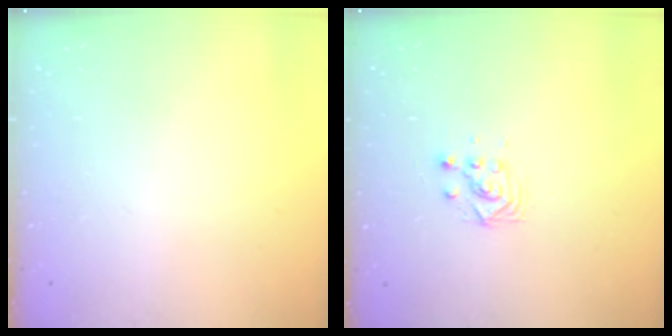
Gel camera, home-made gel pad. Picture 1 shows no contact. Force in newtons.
{"total": 3.6, "press": 3.6, "slide": 0.1}